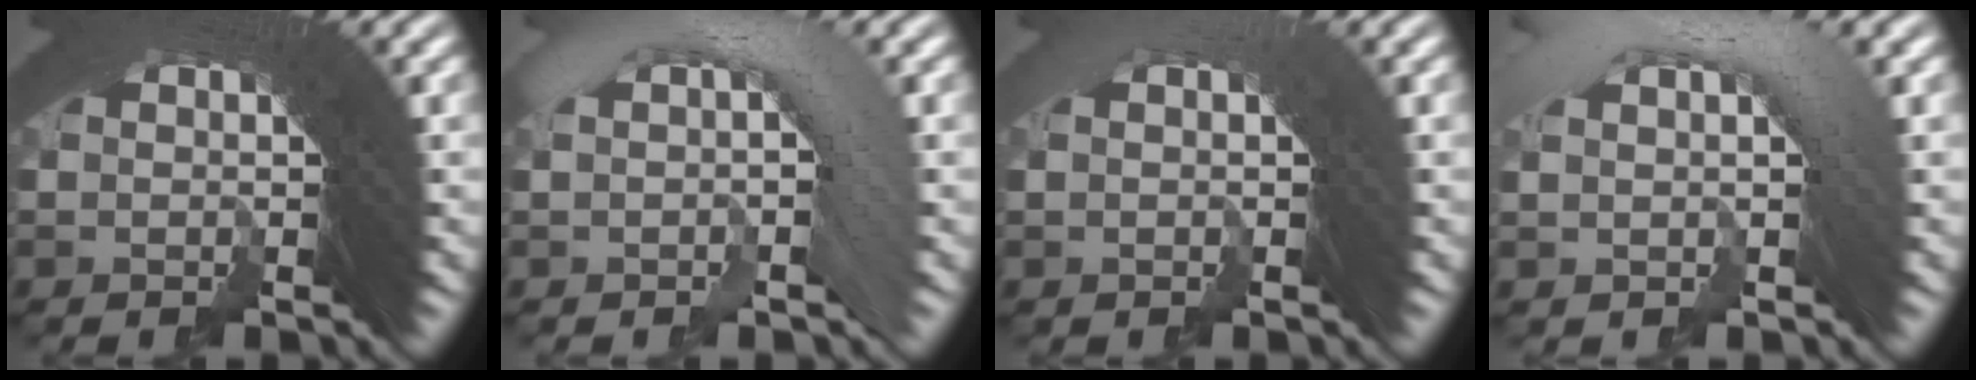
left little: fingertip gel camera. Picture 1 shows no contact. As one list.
[{"total": 2.4, "force": [0.4, 0.2, 2.3], "torque": [-0.022, 0.027, 0.003]}, {"total": 0.9, "force": [-0.4, -0.6, -0.6], "torque": [0.017, 0.009, -0.006]}, {"total": 3.1, "force": [1.3, 0.8, 2.7], "torque": [-0.041, 0.028, 0.020]}]